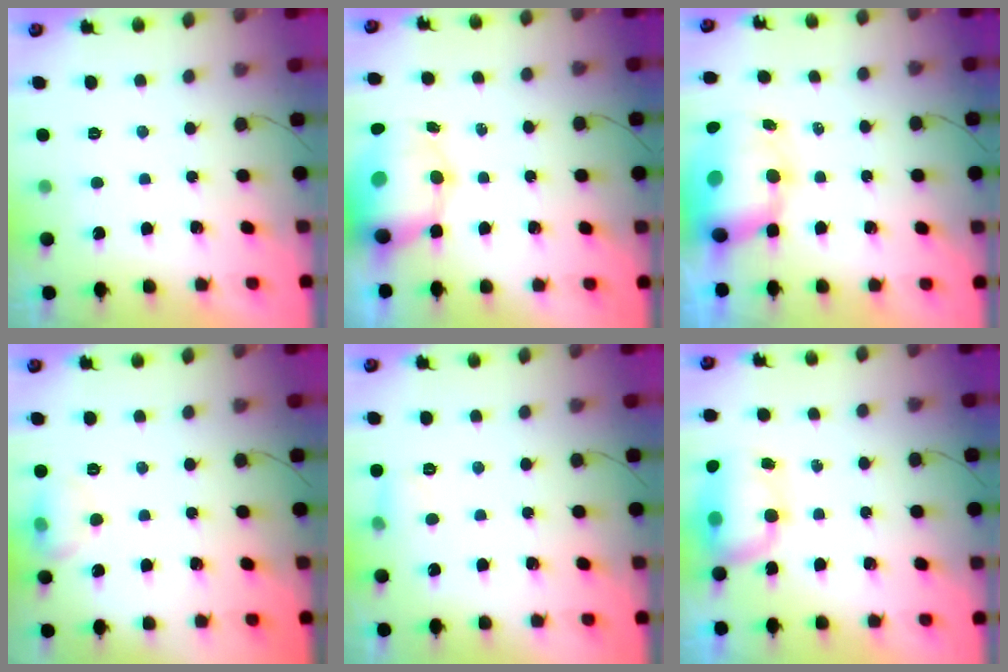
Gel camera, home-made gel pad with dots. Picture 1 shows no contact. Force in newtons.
{"total": 10.8, "press": 10.4, "slide": 2.8}
{"total": 12.5, "press": 12.1, "slide": 3.4}
{"total": 7.2, "press": 7.0, "slide": 1.3}
{"total": 5.0, "press": 4.7, "slide": 1.7}
{"total": 10.7, "press": 8.7, "slide": 6.3}